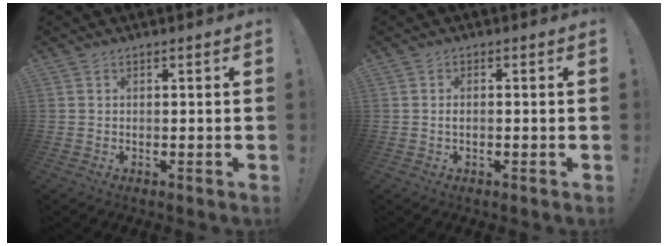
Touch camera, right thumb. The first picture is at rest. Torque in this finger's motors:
{"motor_torque": [-0.19, 0.01, -0.09, 0.17, 0.03]}